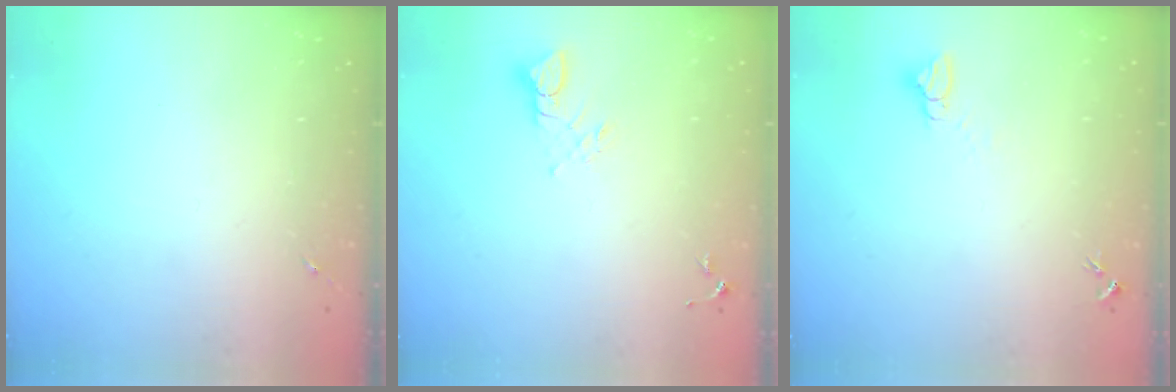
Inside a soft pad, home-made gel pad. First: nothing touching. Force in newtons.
{"total": 3.9, "press": 3.9, "slide": 0.5}
{"total": 3.0, "press": 3.0, "slide": 0.1}